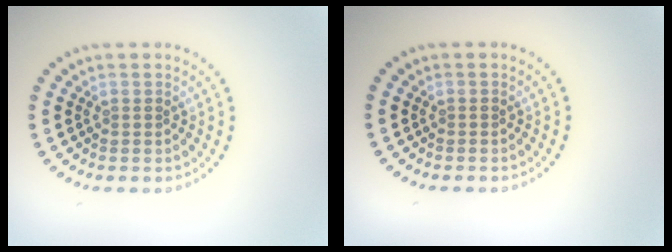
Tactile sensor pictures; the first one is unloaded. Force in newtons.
{"total": 0.0}